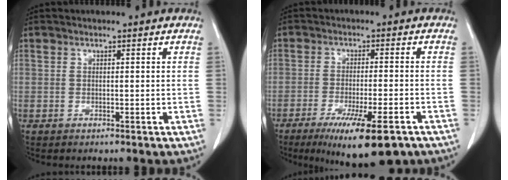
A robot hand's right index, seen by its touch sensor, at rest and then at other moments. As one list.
[{"total": 12.7, "force": [-8.2, 2.0, 9.5], "torque": [-0.137, -0.027, -0.119]}]